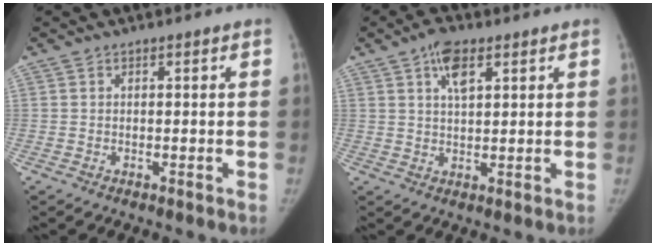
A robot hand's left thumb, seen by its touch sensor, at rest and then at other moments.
{"total": 5.5, "force": [2.8, 2.5, 4.1], "torque": [-0.064, -0.006, 0.047]}